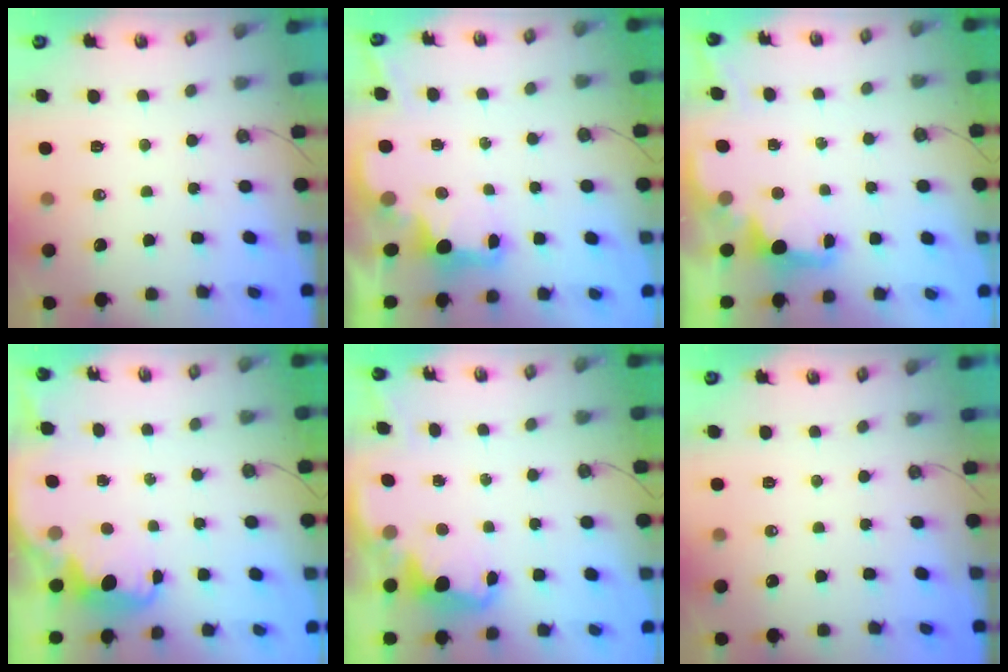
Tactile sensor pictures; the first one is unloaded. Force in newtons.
{"total": 2.3, "press": 2.2, "slide": 0.8}
{"total": 2.1, "press": 1.9, "slide": 0.8}
{"total": 3.0, "press": 2.9, "slide": 0.7}
{"total": 2.4, "press": 2.4, "slide": 0.5}
{"total": 0.0}